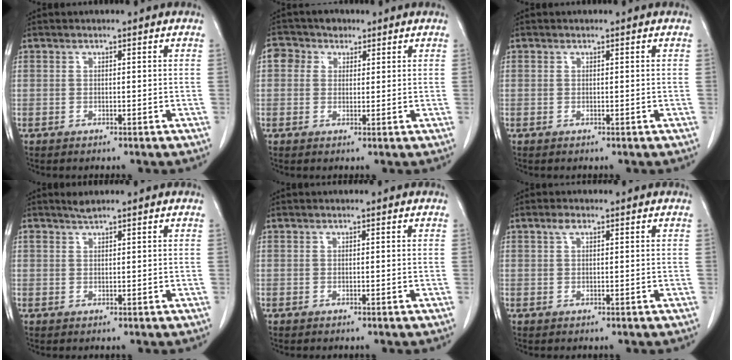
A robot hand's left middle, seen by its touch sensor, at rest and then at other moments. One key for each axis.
{"total": 3.8, "fx": 1.8, "fy": 3.3, "fz": 1.1, "tx": -0.026, "ty": 0.023, "tz": 0.034}
{"total": 0.0}
{"total": 1.3, "fx": 1.2, "fy": -0.1, "fz": 0.4, "tx": -0.011, "ty": 0.005, "tz": 0.027}
{"total": 0.0}
{"total": 1.4, "fx": 0.8, "fy": 0.6, "fz": 1.0, "tx": -0.020, "ty": 0.009, "tz": 0.013}